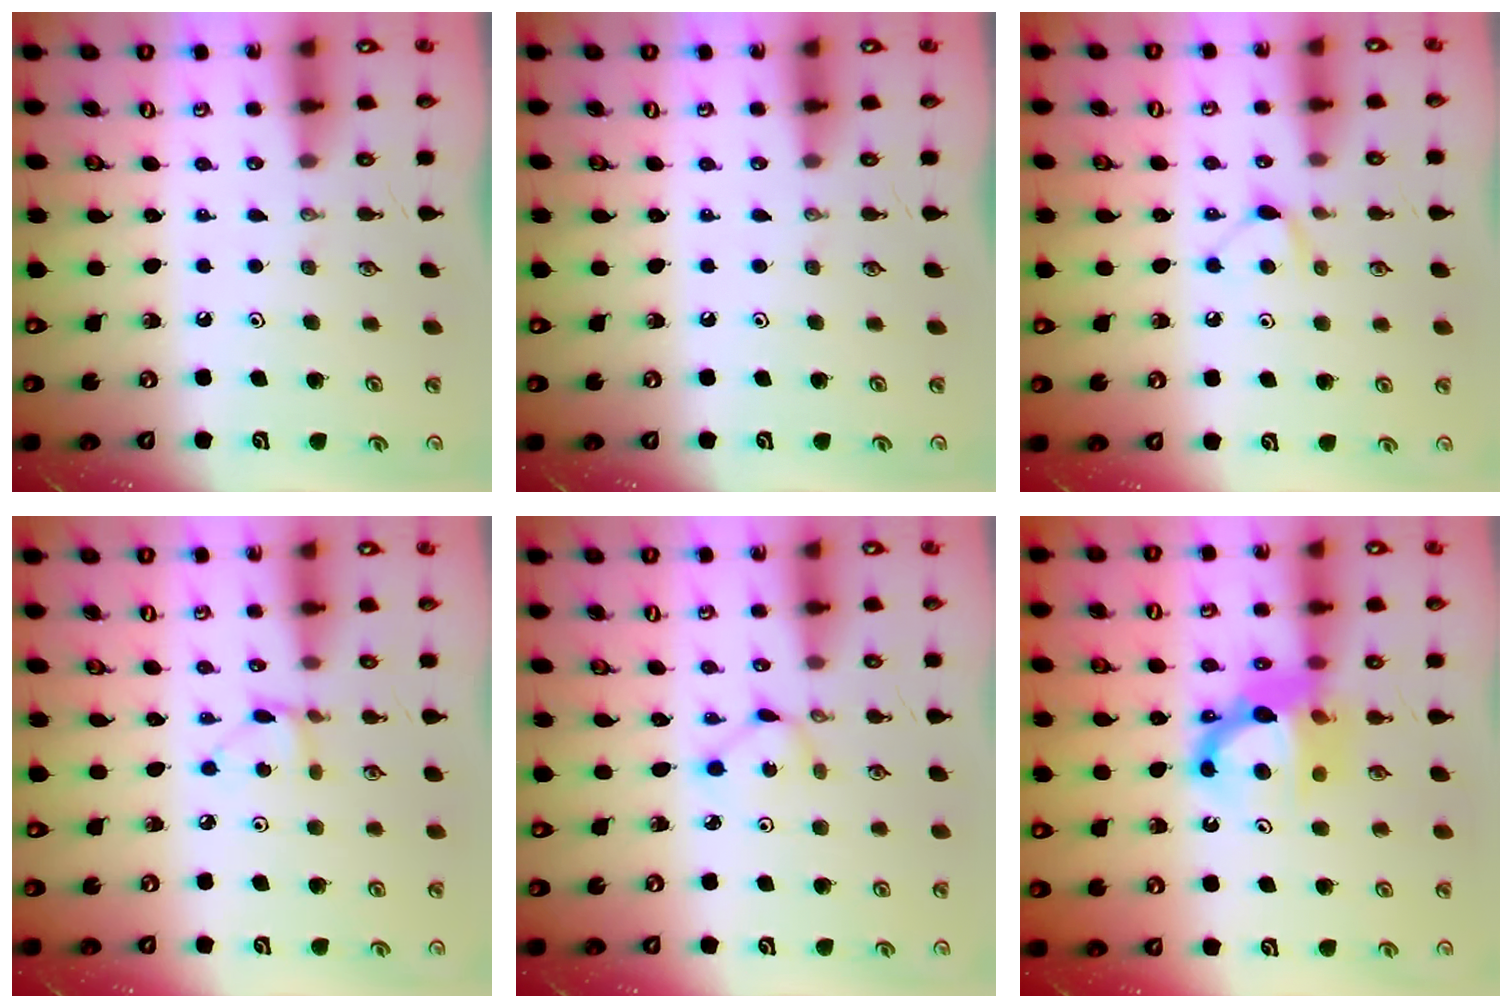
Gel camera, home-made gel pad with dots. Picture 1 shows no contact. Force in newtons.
{"total": 0.0}
{"total": 6.1, "press": 6.1, "slide": 0.8}
{"total": 3.5, "press": 3.5, "slide": 0.4}
{"total": 1.6, "press": 1.6, "slide": 0.2}
{"total": 10.6, "press": 10.3, "slide": 2.1}